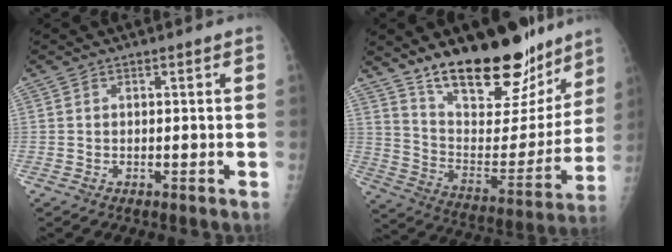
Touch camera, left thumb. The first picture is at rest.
{"total": 25.7, "force": [18.8, 10.3, 14.1], "torque": [-0.170, -0.098, 0.301]}